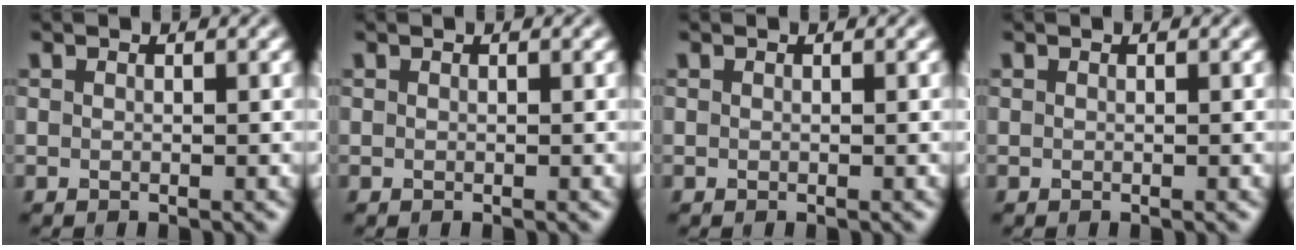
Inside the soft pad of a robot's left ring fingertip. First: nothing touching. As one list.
[{"total": 0.0}, {"total": 0.0}, {"total": 0.0}]